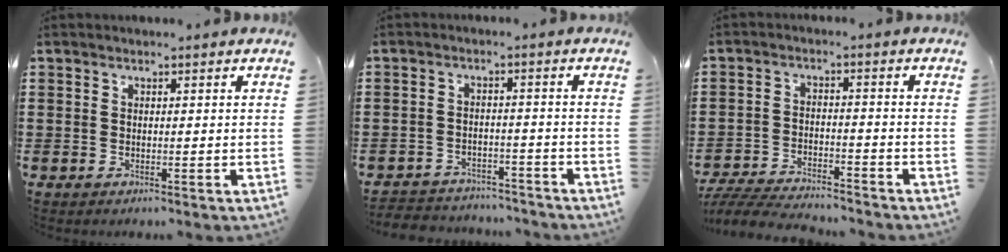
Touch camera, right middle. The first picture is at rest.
{"total": 3.5, "force": [-3.5, 0.7, -0.1], "torque": [-0.005, 0.003, -0.076]}
{"total": 5.9, "force": [-5.7, 0.6, 1.4], "torque": [-0.037, 0.001, -0.116]}